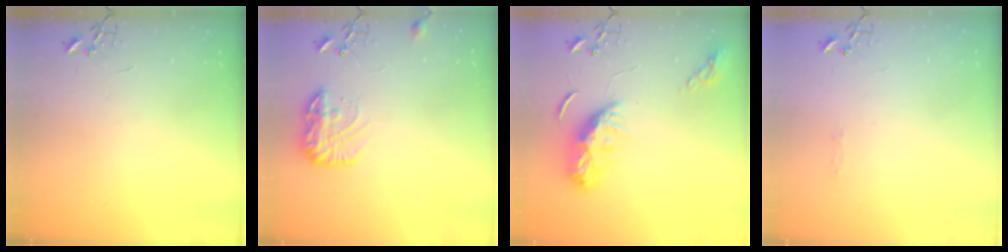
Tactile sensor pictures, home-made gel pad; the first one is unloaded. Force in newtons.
{"total": 12.8, "press": 12.8, "slide": 0.7}
{"total": 9.9, "press": 9.8, "slide": 1.1}
{"total": 2.8, "press": 2.8, "slide": 0.4}